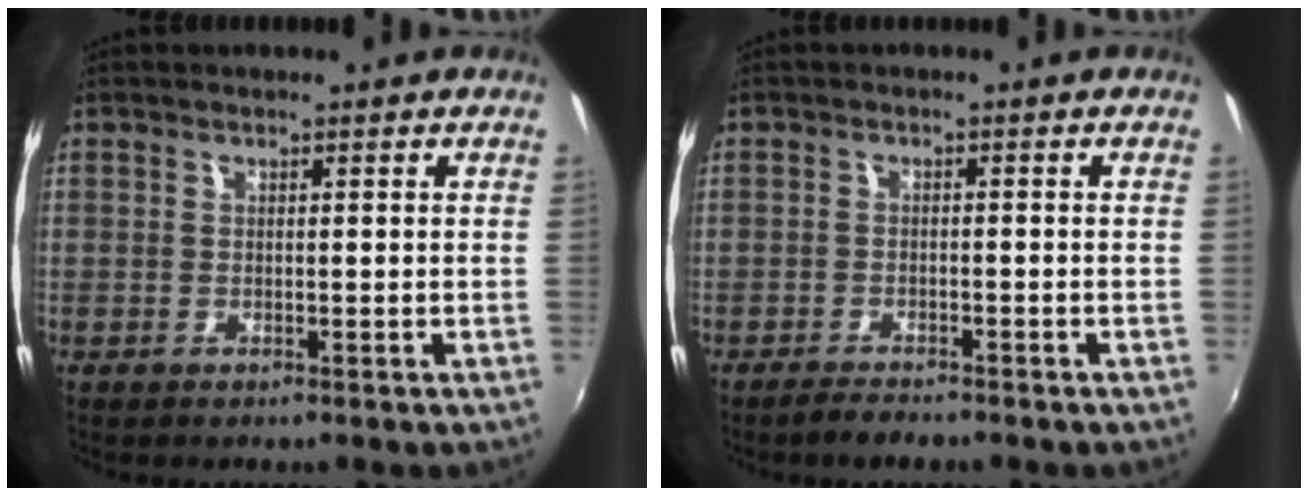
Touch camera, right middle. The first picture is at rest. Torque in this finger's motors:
{"motor_torque": [0.30, -0.29, -0.02, -0.03]}